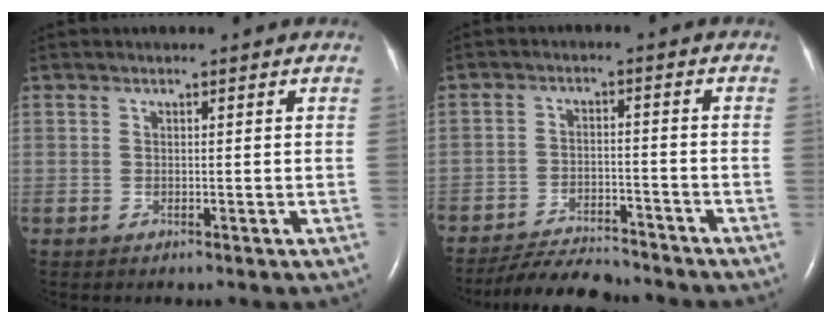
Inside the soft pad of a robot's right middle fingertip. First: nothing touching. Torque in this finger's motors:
{"motor_torque": [0.19, -0.20, 0.17, 0.11]}